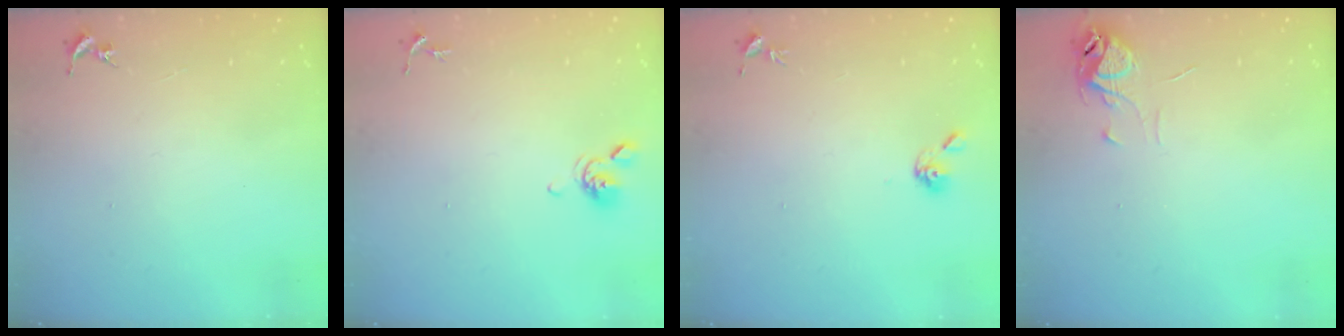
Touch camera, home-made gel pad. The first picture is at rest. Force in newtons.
{"total": 6.2, "press": 6.0, "slide": 1.5}
{"total": 4.8, "press": 4.8, "slide": 0.8}
{"total": 6.4, "press": 6.4, "slide": 0.5}